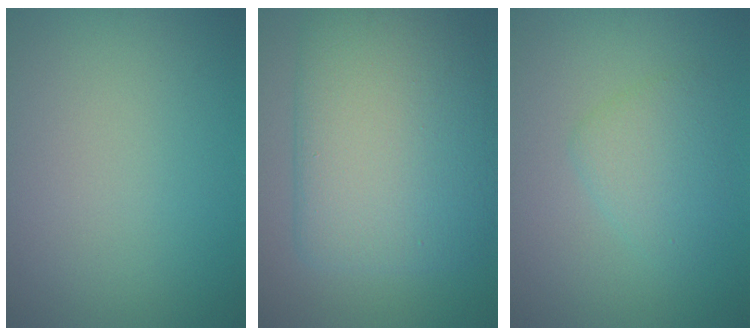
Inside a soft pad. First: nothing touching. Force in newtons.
{"total": 10.8, "press": 10.8, "slide": 0.6}
{"total": 2.6, "press": 2.6, "slide": 0.3}